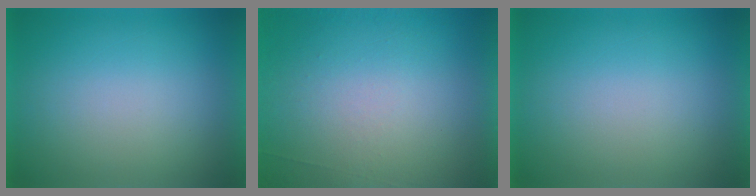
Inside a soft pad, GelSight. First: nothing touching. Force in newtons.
{"total": 6.8}
{"total": 0.0}